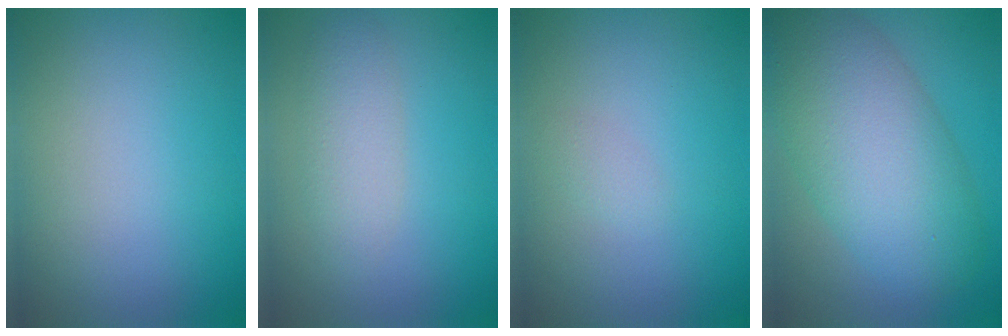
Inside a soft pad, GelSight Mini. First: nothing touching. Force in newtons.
{"total": 2.7, "press": 2.7, "slide": 0.2}
{"total": 0.7, "press": 0.7, "slide": 0.0}
{"total": 9.9, "press": 9.8, "slide": 0.6}